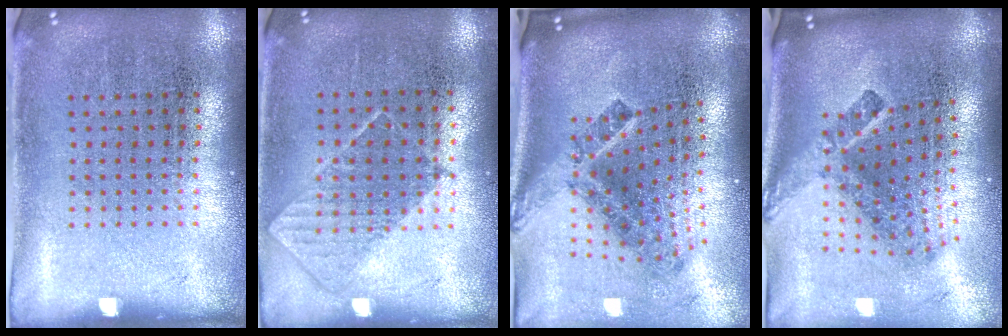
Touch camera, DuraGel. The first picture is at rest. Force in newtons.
{"total": 0.8, "press": 0.8, "slide": 0.3}
{"total": 2.7, "press": 1.6, "slide": 2.1}
{"total": 2.7, "press": 1.7, "slide": 2.1}